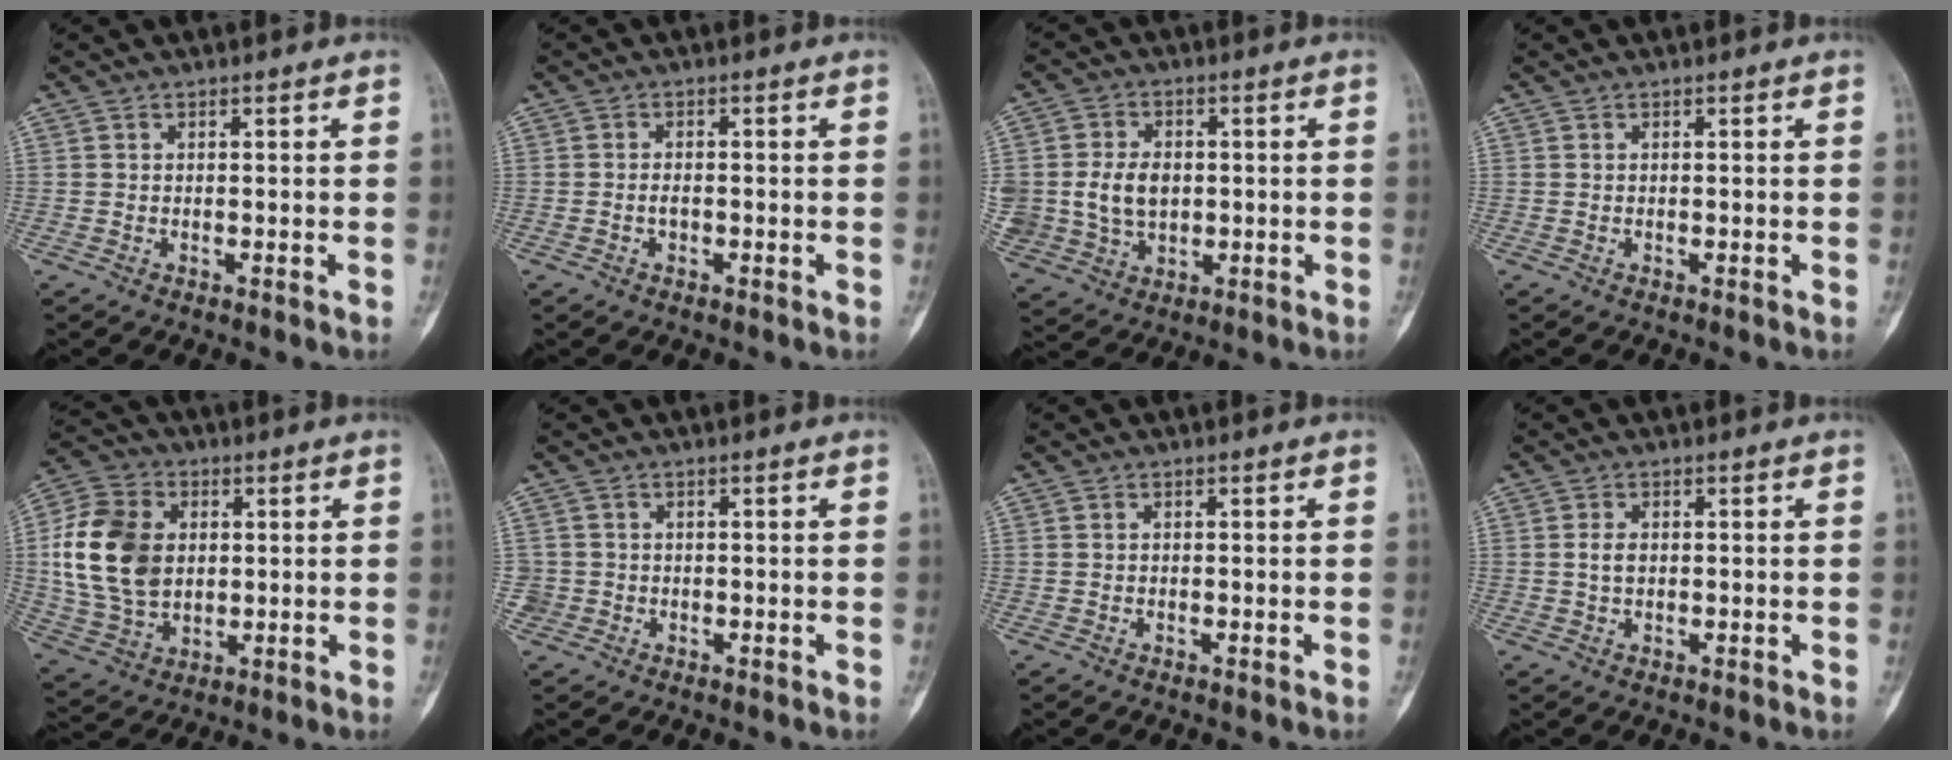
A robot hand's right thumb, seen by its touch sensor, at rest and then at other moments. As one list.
[{"total": 1.7, "force": [-0.6, 1.1, 1.1], "torque": [-0.019, 0.007, -0.011]}, {"total": 11.5, "force": [0.2, 8.8, 7.5], "torque": [-0.148, 0.003, 0.021]}, {"total": 0.0}, {"total": 16.5, "force": [1.8, 12.1, 11.1], "torque": [-0.194, 0.004, 0.038]}, {"total": 2.0, "force": [-0.6, 2.0, -0.1], "torque": [0.015, 0.009, -0.014]}, {"total": 0.0}, {"total": 2.2, "force": [0.1, 1.4, 1.7], "torque": [-0.030, 0.002, 0.001]}]